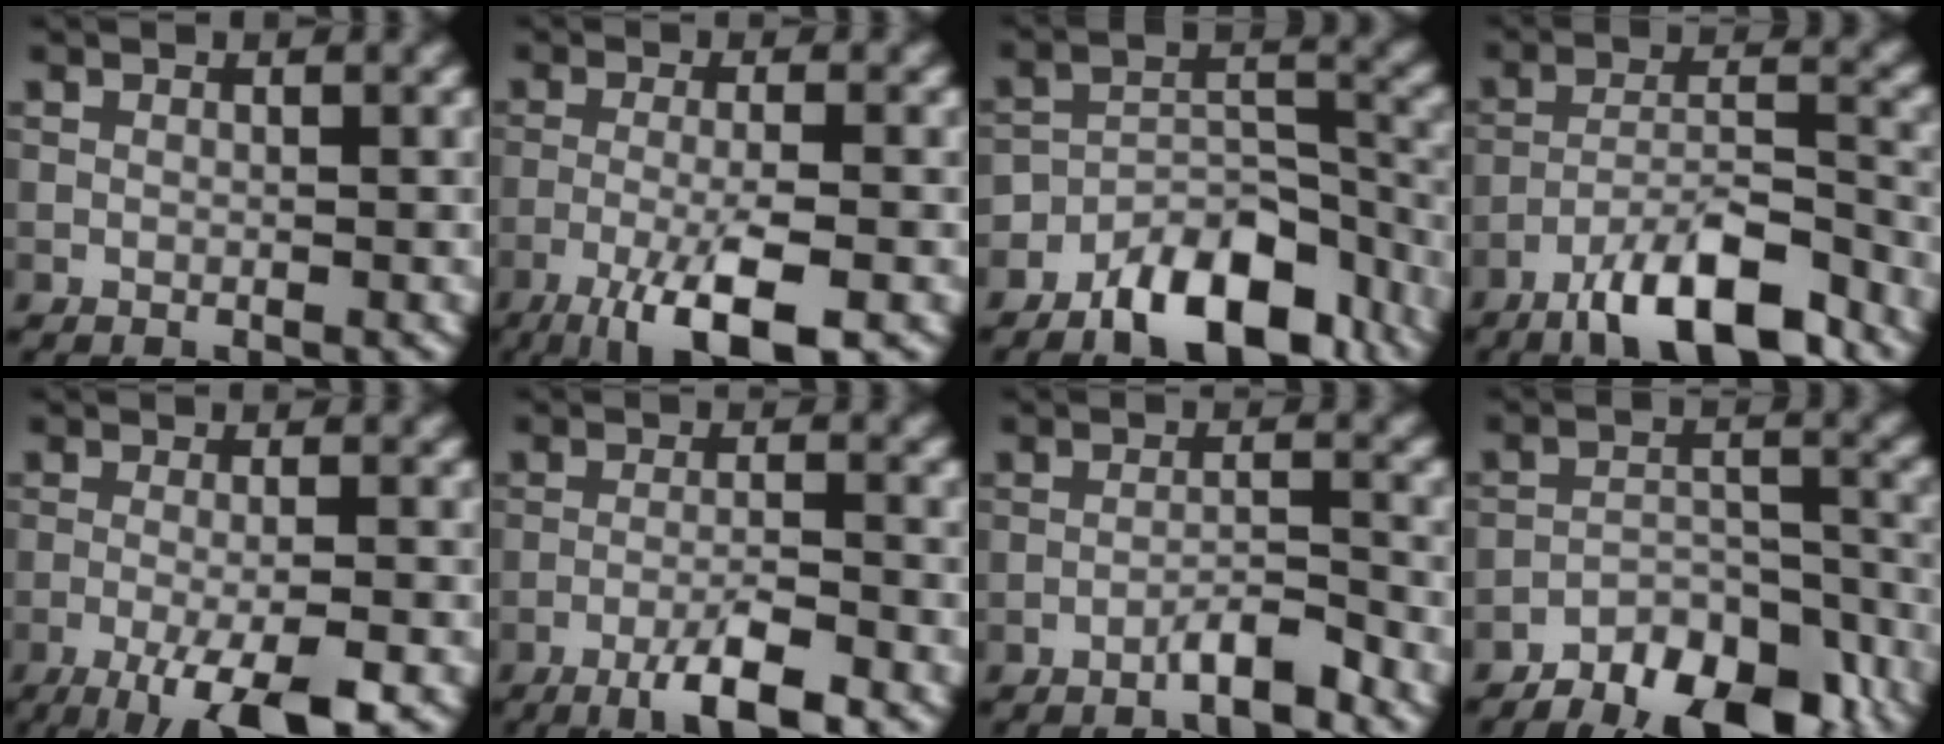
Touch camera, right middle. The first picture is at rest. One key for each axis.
{"total": 7.2, "fx": -4.0, "fy": 1.6, "fz": 5.8, "tx": -0.093, "ty": -0.001, "tz": -0.075}
{"total": 9.6, "fx": -6.4, "fy": 4.6, "fz": 5.5, "tx": -0.072, "ty": -0.002, "tz": -0.109}
{"total": 9.1, "fx": -6.5, "fy": 2.4, "fz": 5.9, "tx": -0.091, "ty": 0.007, "tz": -0.115}
{"total": 6.6, "fx": -3.6, "fy": 1.4, "fz": 5.3, "tx": -0.084, "ty": -0.002, "tz": -0.064}
{"total": 4.9, "fx": -3.1, "fy": 0.7, "fz": 3.7, "tx": -0.066, "ty": 0.004, "tz": -0.057}
{"total": 2.9, "fx": -2.2, "fy": 0.3, "fz": 1.9, "tx": -0.028, "ty": 0.011, "tz": -0.041}
{"total": 9.2, "fx": -7.3, "fy": 3.7, "fz": 4.3, "tx": -0.050, "ty": -0.001, "tz": -0.114}